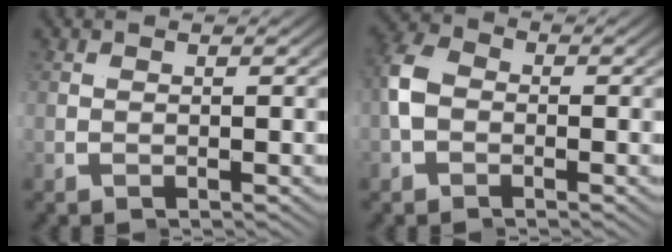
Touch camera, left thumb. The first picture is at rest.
{"total": 5.4, "force": [0.5, 4.3, 3.2], "torque": [-0.074, 0.001, 0.001]}